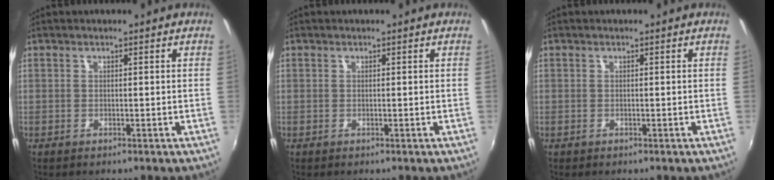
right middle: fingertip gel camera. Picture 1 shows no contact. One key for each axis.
{"total": 0.0}
{"total": 0.0}